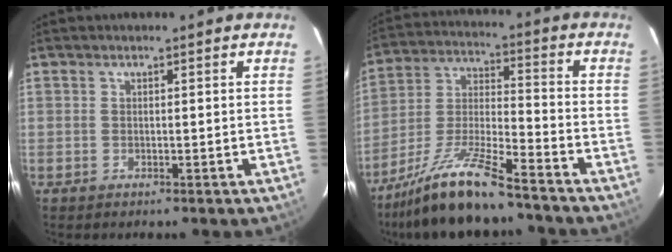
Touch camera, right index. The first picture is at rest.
{"total": 15.5, "force": [-12.6, 2.0, 8.7], "torque": [-0.185, -0.011, -0.234]}